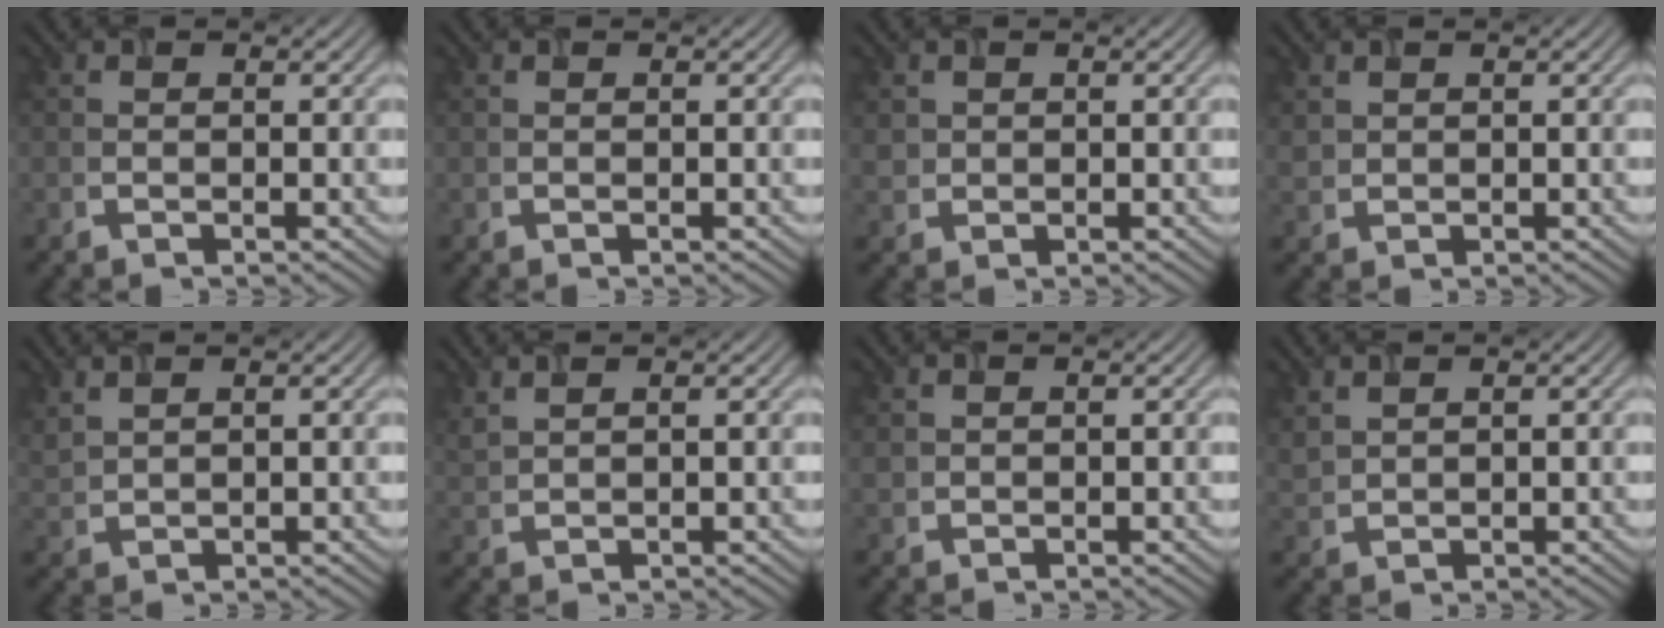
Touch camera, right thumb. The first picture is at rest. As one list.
[{"total": 0.0}, {"total": 1.5, "force": [0.5, 1.4, 0.3], "torque": [-0.013, -0.006, 0.013]}, {"total": 1.4, "force": [0.9, 1.0, 0.4], "torque": [-0.016, -0.002, 0.023]}, {"total": 2.1, "force": [1.7, 0.7, 1.0], "torque": [-0.034, 0.004, 0.044]}, {"total": 1.8, "force": [1.5, 0.4, 0.9], "torque": [-0.029, 0.004, 0.037]}, {"total": 0.9, "force": [0.4, 0.8, 0.2], "torque": [-0.007, -0.002, 0.010]}, {"total": 2.0, "force": [1.5, 0.9, 0.8], "torque": [-0.028, 0.002, 0.040]}]